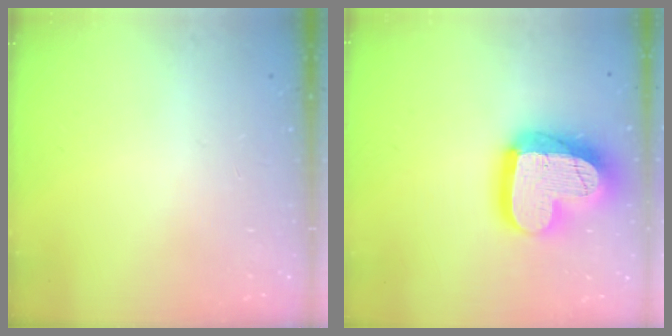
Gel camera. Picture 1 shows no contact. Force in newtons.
{"total": 23.3, "press": 23.3, "slide": 1.9}